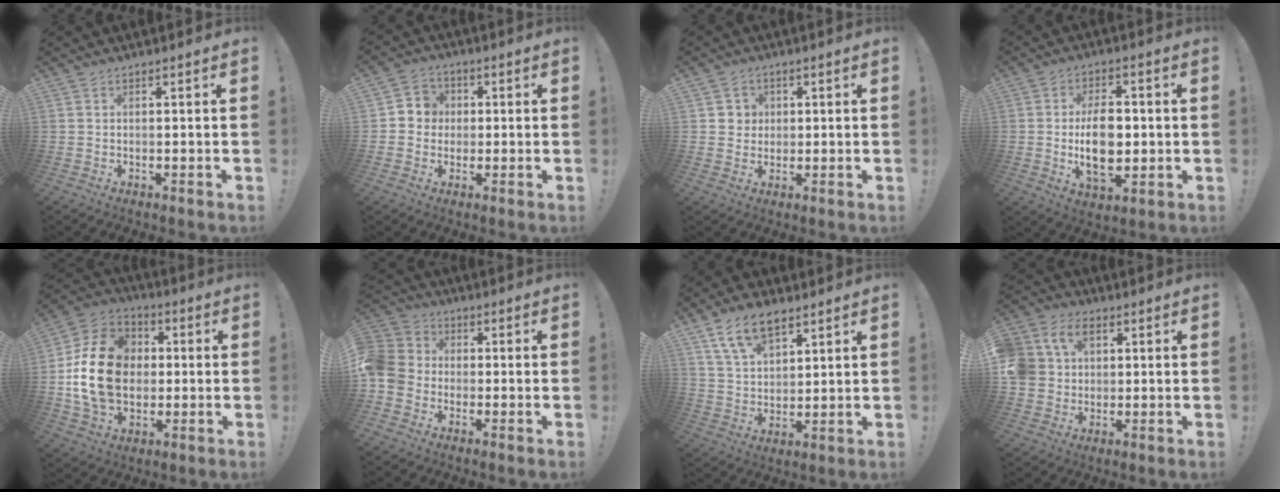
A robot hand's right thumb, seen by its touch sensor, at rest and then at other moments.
{"total": 6.2, "force": [-0.2, 6.1, 1.3], "torque": [-0.013, 0.008, -0.002]}
{"total": 4.6, "force": [1.2, 4.4, 0.6], "torque": [-0.003, -0.004, 0.022]}
{"total": 12.8, "force": [-0.6, 8.1, 10.0], "torque": [-0.174, -0.006, -0.016]}
{"total": 20.4, "force": [0.1, 15.9, 12.9], "torque": [-0.216, 0.024, 0.014]}
{"total": 9.0, "force": [-2.4, 7.8, 3.8], "torque": [-0.088, 0.027, -0.043]}
{"total": 11.6, "force": [7.3, 6.4, 6.3], "torque": [-0.108, -0.028, 0.138]}
{"total": 11.5, "force": [3.6, 9.3, 5.8], "torque": [-0.120, -0.008, 0.073]}